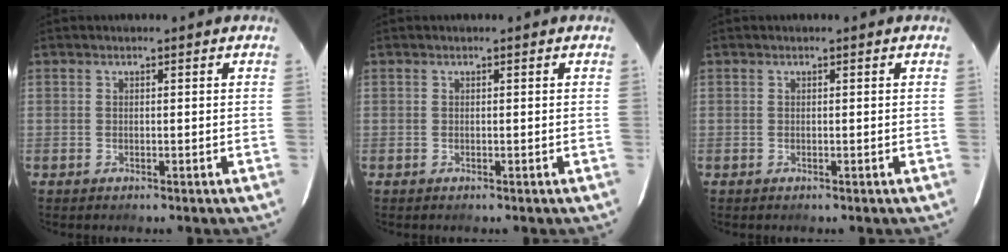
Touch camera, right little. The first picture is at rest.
{"total": 0.0}
{"total": 0.0}